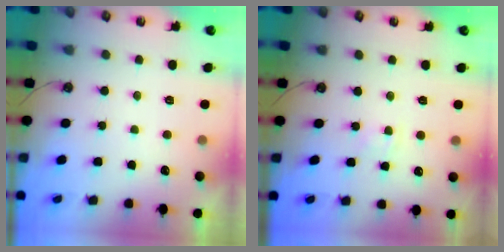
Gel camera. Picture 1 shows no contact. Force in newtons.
{"total": 3.4, "press": 3.4, "slide": 0.4}